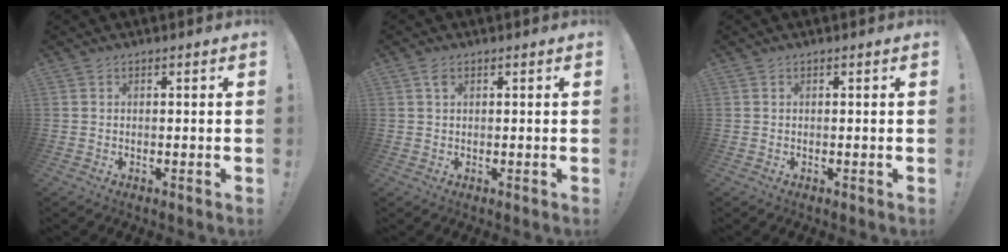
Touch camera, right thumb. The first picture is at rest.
{"total": 1.9, "force": [1.0, 1.0, 1.3], "torque": [-0.024, 0.001, 0.018]}
{"total": 0.0}